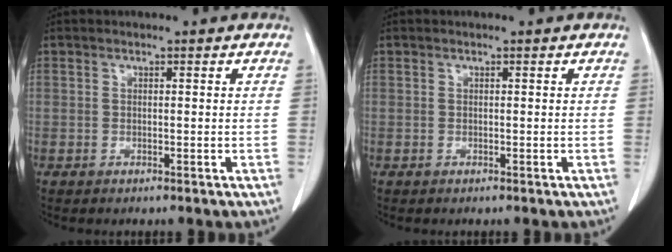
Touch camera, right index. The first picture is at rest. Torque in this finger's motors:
{"motor_torque": [0.00, 0.00, 0.00, 0.00]}